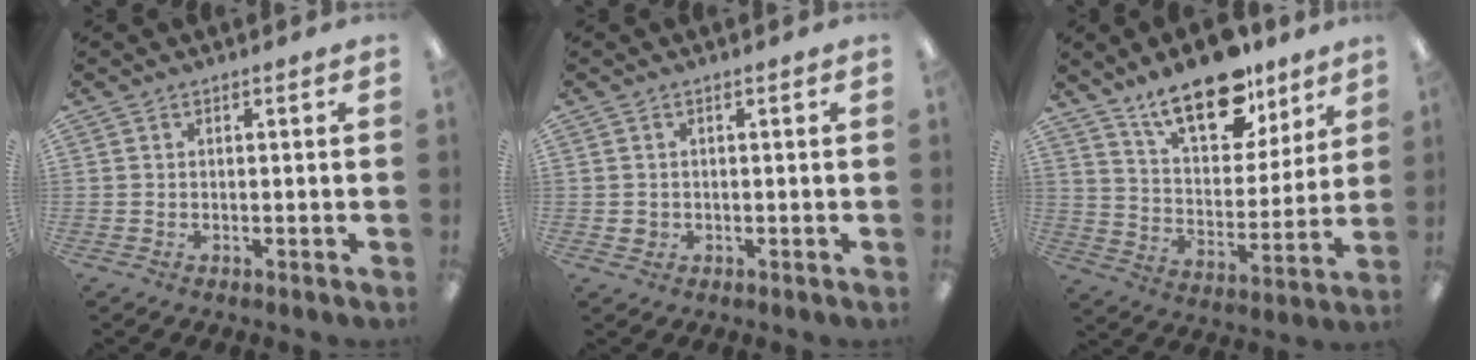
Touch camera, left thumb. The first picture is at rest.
{"total": 1.3, "force": [0.0, 1.3, 0.2], "torque": [-0.006, 0.004, -0.003]}
{"total": 19.1, "force": [13.4, 8.7, 10.4], "torque": [-0.166, -0.075, 0.232]}